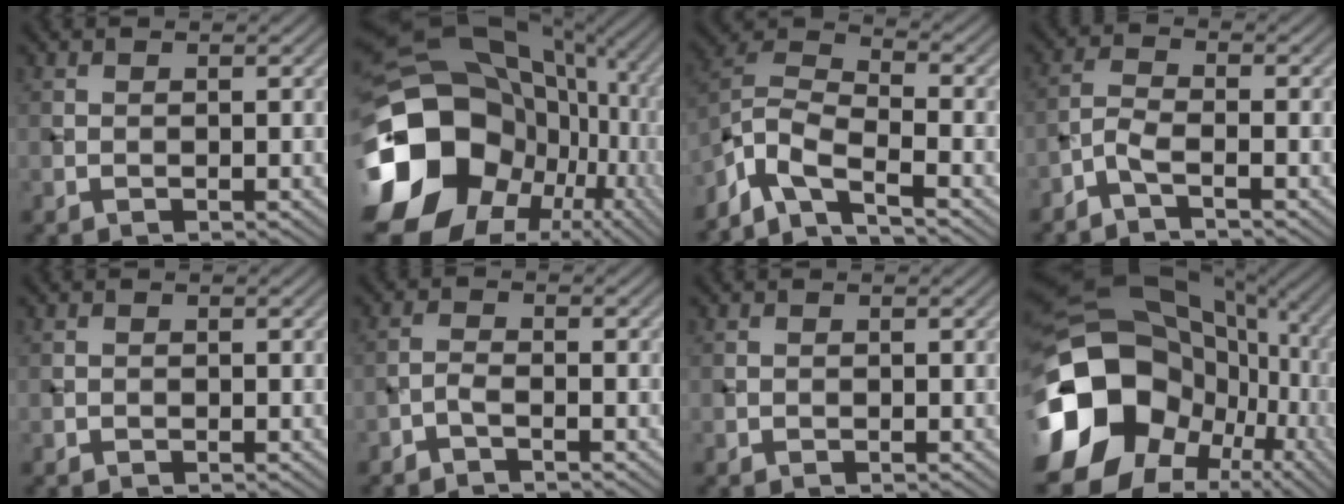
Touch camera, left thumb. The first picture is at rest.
{"total": 21.2, "force": [-3.5, 17.2, 11.9], "torque": [-0.266, -0.027, -0.035]}
{"total": 7.6, "force": [-5.5, 2.3, 4.7], "torque": [-0.106, -0.001, -0.126]}
{"total": 2.8, "force": [-2.1, 0.6, 1.7], "torque": [-0.042, 0.000, -0.054]}
{"total": 0.0}
{"total": 1.7, "force": [-1.4, 0.4, 0.9], "torque": [-0.022, 0.002, -0.034]}
{"total": 0.0}
{"total": 20.4, "force": [-1.3, 16.6, 11.7], "torque": [-0.259, -0.021, 0.001]}